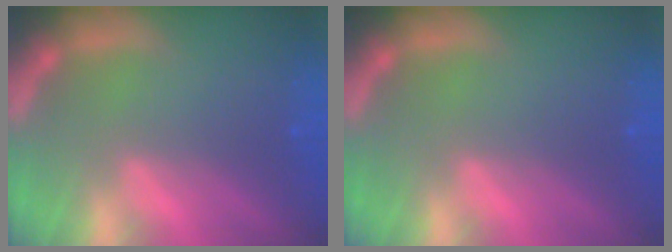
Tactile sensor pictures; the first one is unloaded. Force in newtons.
{"total": 0.0}